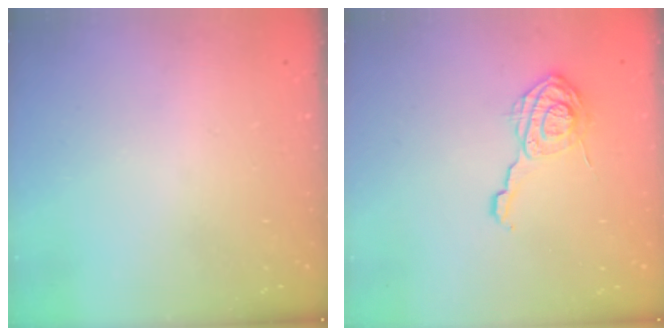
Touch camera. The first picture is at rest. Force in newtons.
{"total": 12.8, "press": 12.8, "slide": 0.5}